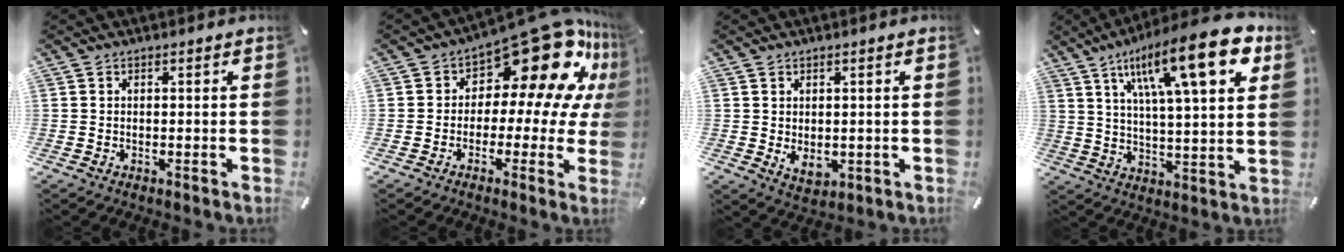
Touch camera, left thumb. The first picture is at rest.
{"total": 19.1, "force": [9.9, 10.0, 12.9], "torque": [-0.174, -0.077, 0.166]}
{"total": 3.6, "force": [0.2, 2.5, 2.6], "torque": [-0.045, -0.003, 0.004]}
{"total": 21.6, "force": [11.5, 5.4, 17.4], "torque": [-0.281, -0.050, 0.175]}